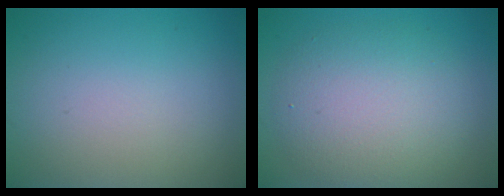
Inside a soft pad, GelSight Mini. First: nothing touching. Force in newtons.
{"total": 6.1, "press": 6.1, "slide": 0.4}